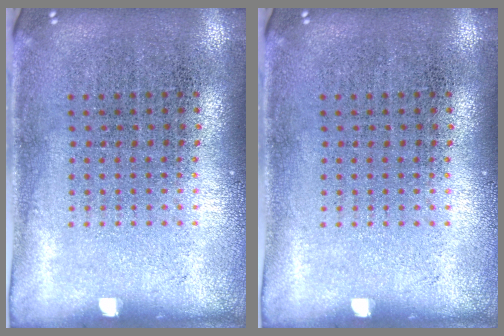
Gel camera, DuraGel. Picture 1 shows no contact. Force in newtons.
{"total": 0.0}